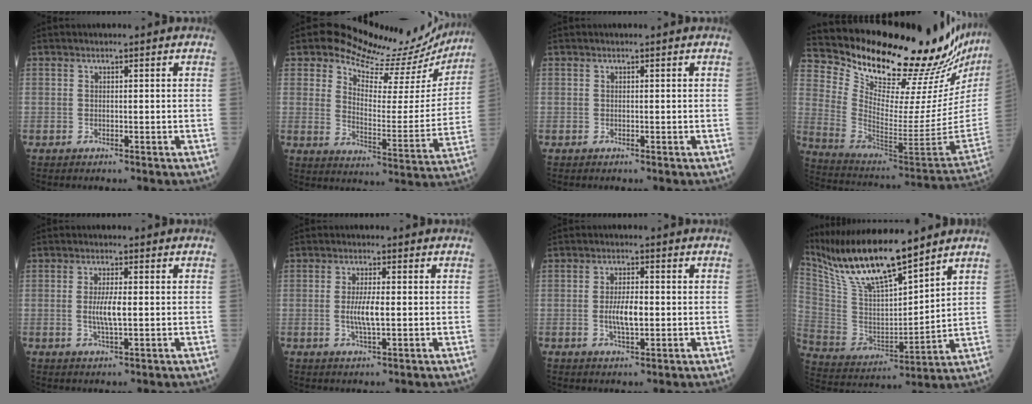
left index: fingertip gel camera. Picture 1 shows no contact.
{"total": 16.1, "force": [15.0, 5.1, 2.5], "torque": [-0.020, -0.059, 0.169]}
{"total": 0.0}
{"total": 29.7, "force": [26.2, 3.0, 13.6], "torque": [-0.226, -0.133, 0.357]}
{"total": 3.8, "force": [-0.9, 0.5, 3.7], "torque": [-0.073, -0.010, -0.019]}
{"total": 3.9, "force": [-1.1, 0.5, 3.8], "torque": [-0.075, -0.010, -0.022]}
{"total": 4.4, "force": [-1.2, 1.3, 4.0], "torque": [-0.079, -0.006, -0.026]}
{"total": 15.8, "force": [13.1, 1.8, 8.6], "torque": [-0.173, -0.004, 0.253]}